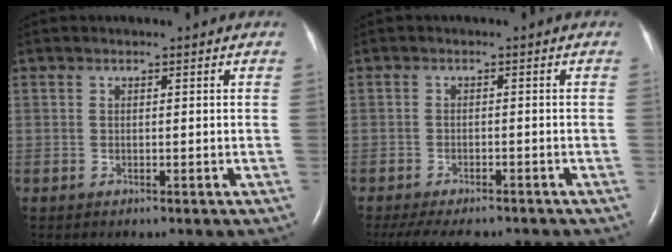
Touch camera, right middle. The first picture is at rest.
{"total": 10.1, "force": [-8.6, 3.1, 4.4], "torque": [-0.077, -0.011, -0.117]}